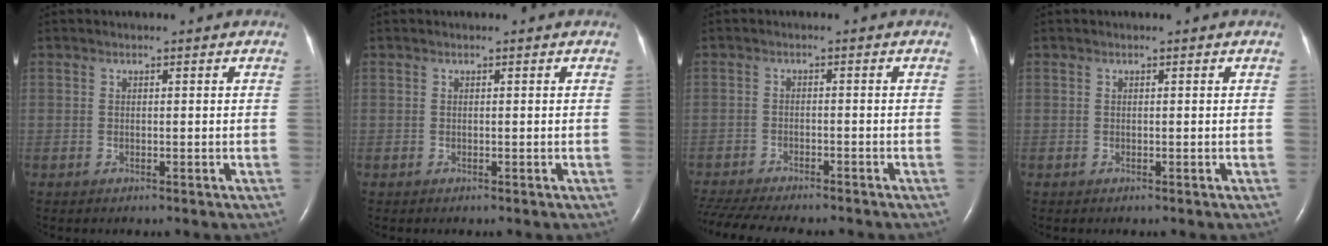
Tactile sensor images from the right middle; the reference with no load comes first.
{"total": 0.0}
{"total": 14.1, "force": [-12.3, 2.8, 6.3], "torque": [-0.135, -0.017, -0.177]}
{"total": 0.0}